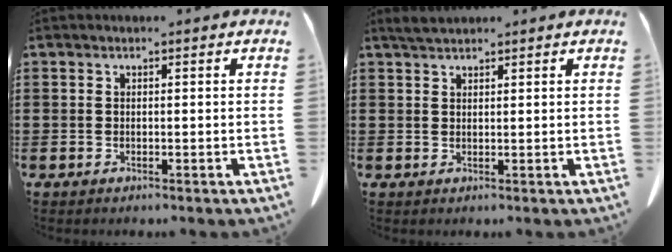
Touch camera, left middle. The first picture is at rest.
{"total": 1.9, "force": [1.7, 0.5, 0.7], "torque": [-0.019, 0.003, 0.033]}